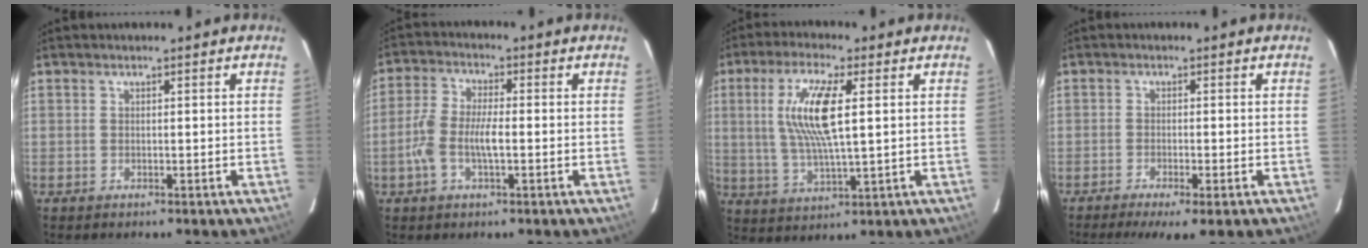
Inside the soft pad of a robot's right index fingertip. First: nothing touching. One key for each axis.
{"total": 6.9, "fx": -1.6, "fy": 2.5, "fz": 6.2, "tx": -0.135, "ty": 0.006, "tz": -0.034}
{"total": 11.7, "fx": 2.4, "fy": 2.3, "fz": 11.2, "tx": -0.225, "ty": 0.001, "tz": 0.051}
{"total": 6.7, "fx": -4.8, "fy": 0.5, "fz": 4.7, "tx": -0.097, "ty": -0.027, "tz": -0.073}